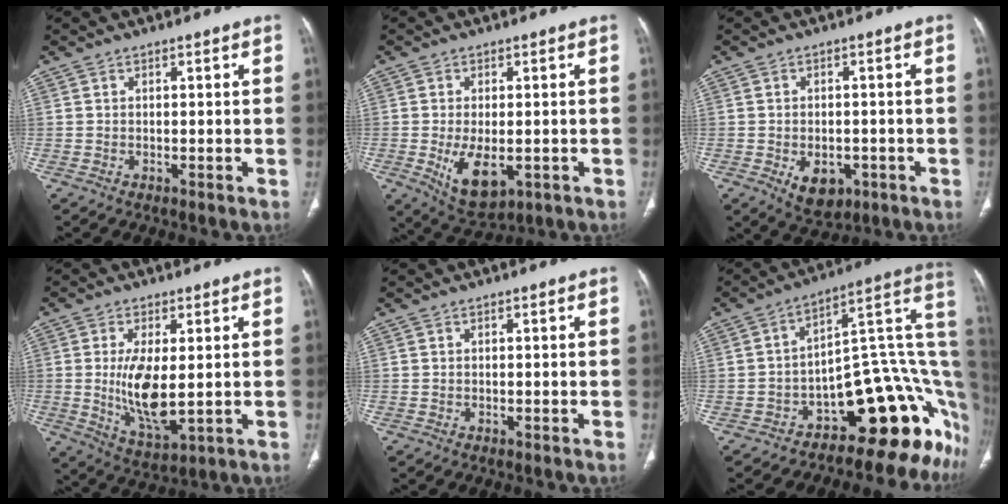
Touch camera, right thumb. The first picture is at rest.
{"total": 8.7, "force": [-2.1, 4.6, 7.1], "torque": [-0.115, -0.015, -0.017]}
{"total": 6.5, "force": [-2.2, 4.3, 4.3], "torque": [-0.054, 0.007, -0.018]}
{"total": 10.5, "force": [0.2, 4.3, 9.6], "torque": [-0.181, -0.024, 0.017]}
{"total": 0.0}
{"total": 23.3, "force": [-9.1, 11.0, 18.5], "torque": [-0.100, 0.122, -0.119]}